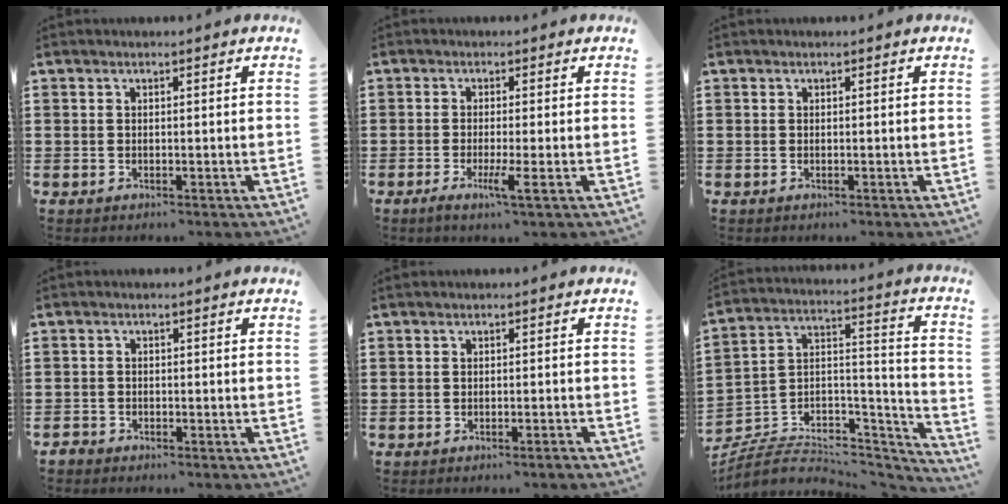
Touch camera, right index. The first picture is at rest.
{"total": 3.6, "force": [-1.4, 0.0, 3.3], "torque": [-0.062, -0.016, -0.025]}
{"total": 0.0}
{"total": 1.4, "force": [-1.3, 0.6, 0.0], "torque": [-0.004, 0.003, -0.028]}
{"total": 0.7, "force": [-0.6, 0.0, 0.4], "torque": [-0.009, -0.002, -0.012]}
{"total": 3.9, "force": [-2.3, 2.8, 1.2], "torque": [-0.035, -0.012, -0.050]}